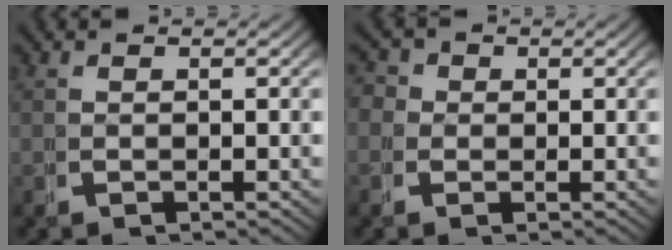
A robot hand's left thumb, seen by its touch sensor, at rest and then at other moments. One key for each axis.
{"total": 3.2, "fx": 0.5, "fy": 3.0, "fz": 1.2, "tx": -0.022, "ty": -0.003, "tz": -0.001}